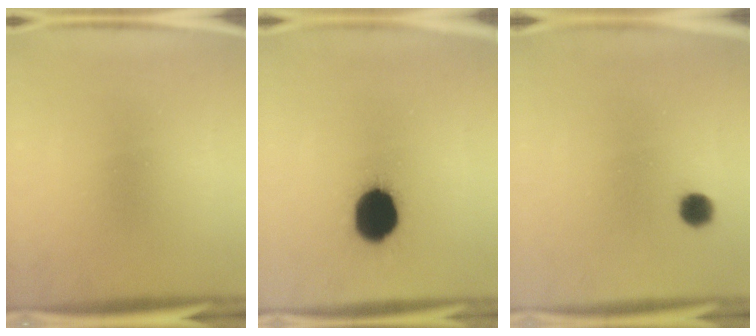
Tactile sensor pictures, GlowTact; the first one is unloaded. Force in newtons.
{"total": 14.5}
{"total": 3.1}